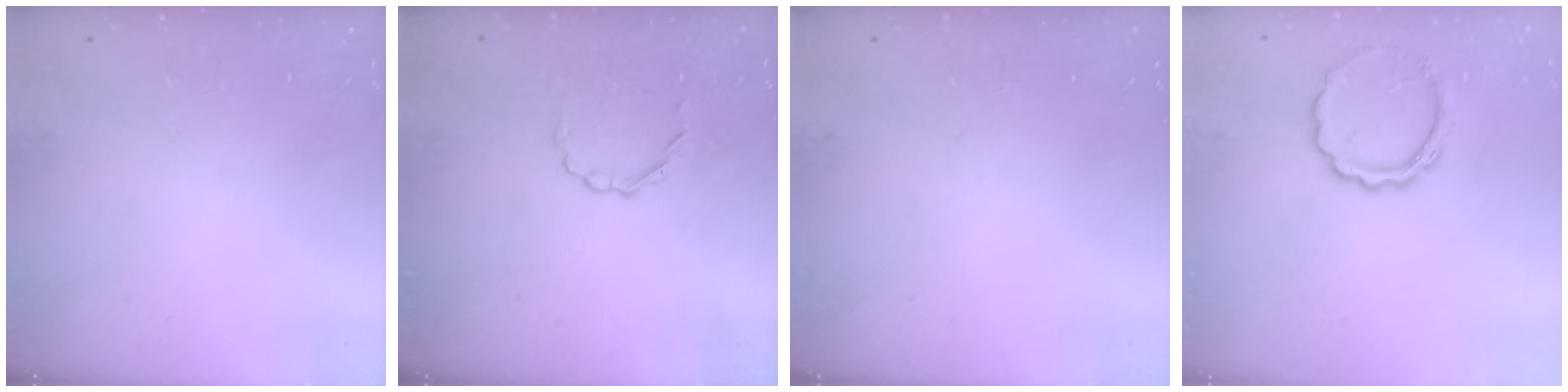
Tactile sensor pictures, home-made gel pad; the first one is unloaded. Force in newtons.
{"total": 1.8, "press": 1.7, "slide": 0.7}
{"total": 0.0}
{"total": 7.6, "press": 7.6, "slide": 0.7}